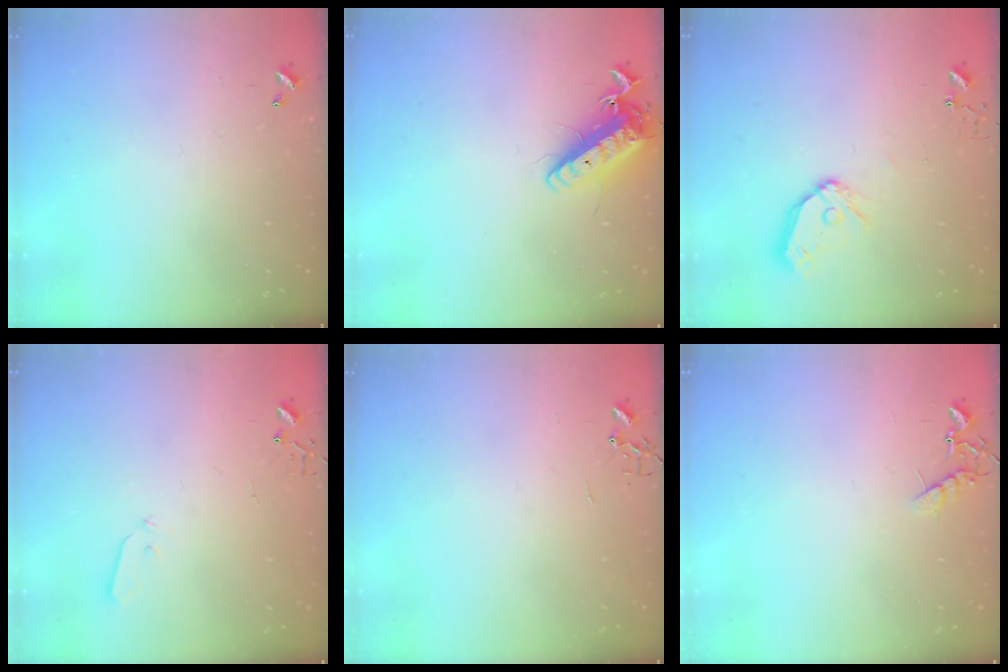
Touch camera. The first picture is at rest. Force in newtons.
{"total": 13.6, "press": 13.4, "slide": 2.3}
{"total": 9.9, "press": 9.8, "slide": 1.3}
{"total": 3.0, "press": 2.9, "slide": 0.7}
{"total": 0.0}
{"total": 6.8, "press": 6.8, "slide": 0.3}